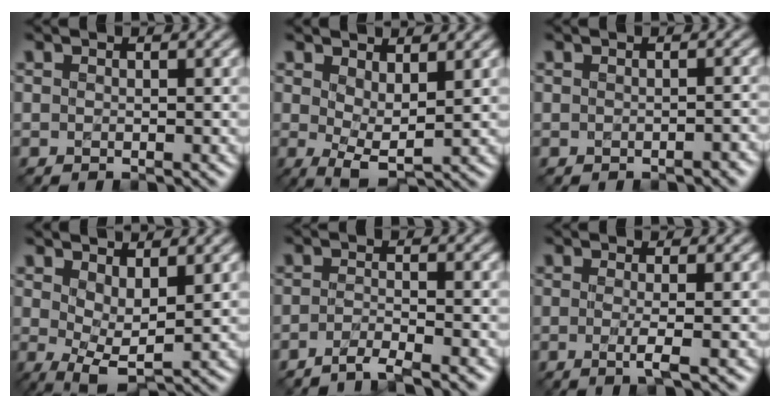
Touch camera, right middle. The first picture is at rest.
{"total": 3.5, "force": [0.9, 1.2, 3.1], "torque": [-0.060, -0.008, 0.020]}
{"total": 0.9, "force": [-0.6, 0.2, 0.6], "torque": [-0.013, 0.000, -0.006]}
{"total": 4.3, "force": [1.0, 1.7, 3.9], "torque": [-0.073, -0.010, 0.022]}
{"total": 2.5, "force": [-2.0, 0.2, 1.6], "torque": [-0.022, -0.002, -0.050]}
{"total": 2.1, "force": [-0.4, 0.3, 2.0], "torque": [-0.038, -0.008, -0.011]}